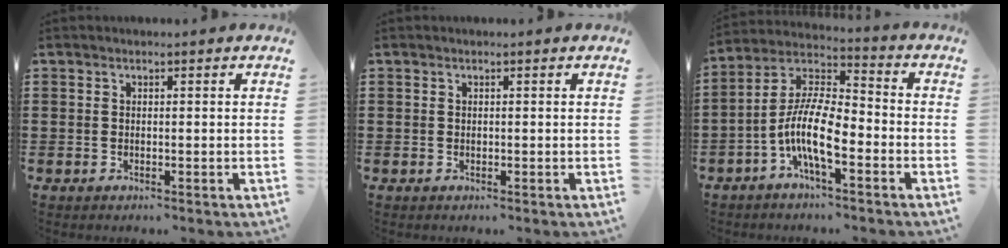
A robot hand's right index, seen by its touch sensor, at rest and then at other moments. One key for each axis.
{"total": 0.0}
{"total": 10.3, "fx": -4.3, "fy": 3.4, "fz": 8.8, "tx": -0.202, "ty": -0.008, "tz": -0.086}